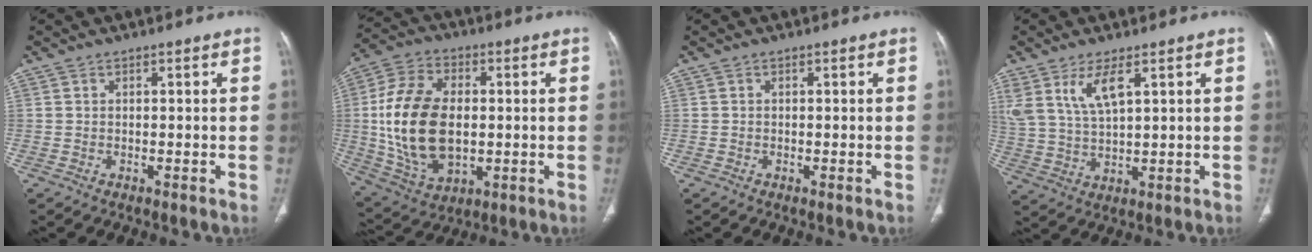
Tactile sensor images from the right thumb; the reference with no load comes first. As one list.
[{"total": 19.7, "force": [0.2, 12.2, 15.5], "torque": [-0.299, 0.001, 0.015]}, {"total": 0.0}, {"total": 7.7, "force": [4.1, 2.7, 5.9], "torque": [-0.123, -0.015, 0.095]}]